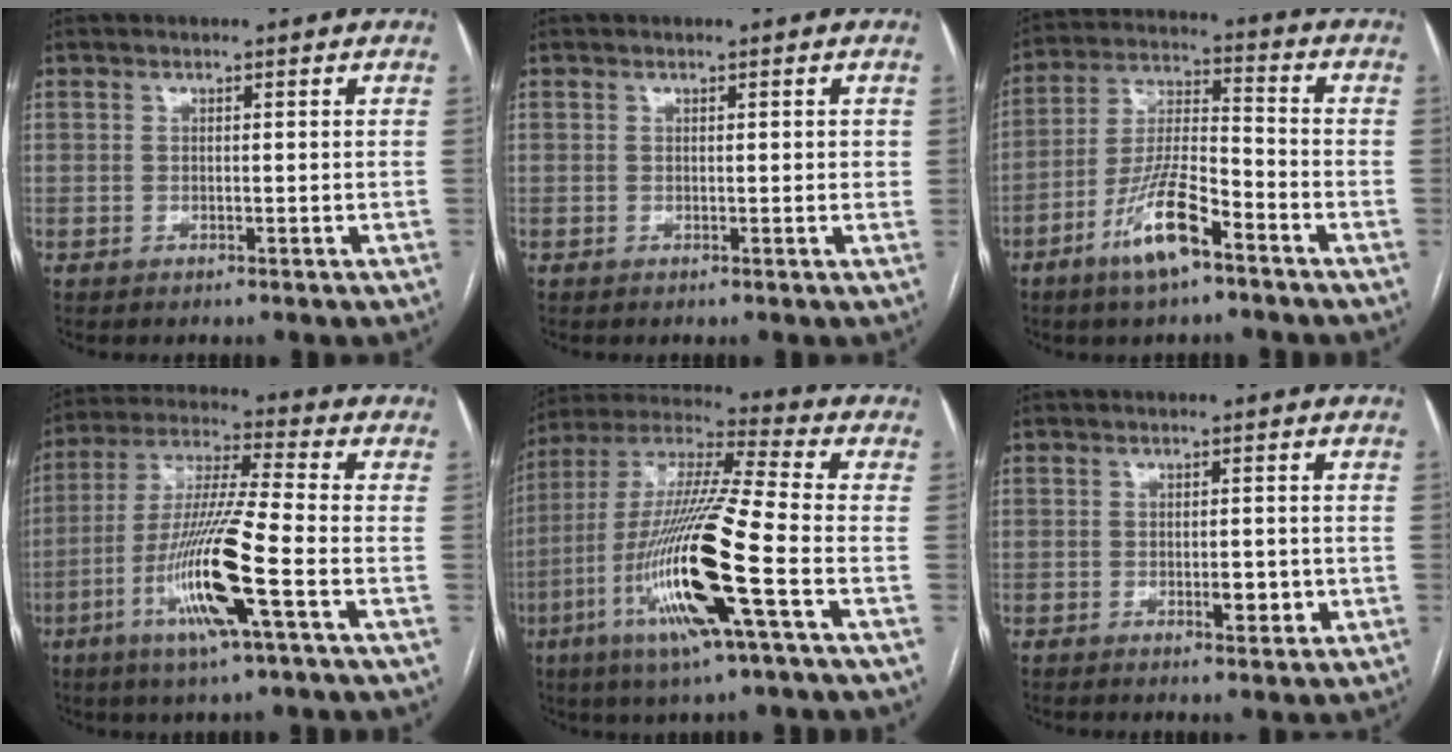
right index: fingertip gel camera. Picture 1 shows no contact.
{"total": 1.2, "force": [0.3, 0.4, 1.1], "torque": [-0.011, 0.001, 0.003]}
{"total": 11.3, "force": [-6.6, 2.2, 8.9], "torque": [-0.180, -0.007, -0.125]}
{"total": 14.7, "force": [-5.4, -0.3, 13.7], "torque": [-0.277, -0.015, -0.106]}
{"total": 19.8, "force": [-6.5, 0.2, 18.8], "torque": [-0.396, -0.023, -0.129]}
{"total": 3.1, "force": [-0.9, 1.0, 2.8], "torque": [-0.043, 0.000, -0.009]}